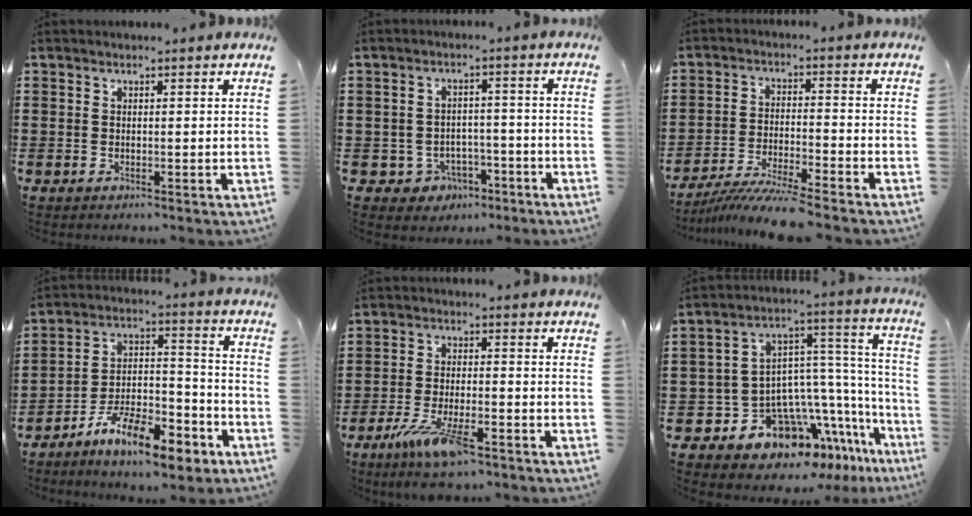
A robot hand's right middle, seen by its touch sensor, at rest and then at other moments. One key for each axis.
{"total": 3.3, "fx": -2.4, "fy": 2.2, "fz": 0.7, "tx": -0.022, "ty": 0.005, "tz": -0.051}
{"total": 6.0, "fx": -5.6, "fy": -0.5, "fz": 2.1, "tx": -0.051, "ty": -0.021, "tz": -0.110}
{"total": 12.3, "fx": -9.3, "fy": 3.6, "fz": 7.2, "tx": -0.113, "ty": 0.044, "tz": -0.168}
{"total": 8.7, "fx": -5.3, "fy": 2.1, "fz": 6.5, "tx": -0.140, "ty": -0.015, "tz": -0.096}
{"total": 9.6, "fx": -6.4, "fy": 6.0, "fz": 3.9, "tx": -0.100, "ty": -0.020, "tz": -0.117}